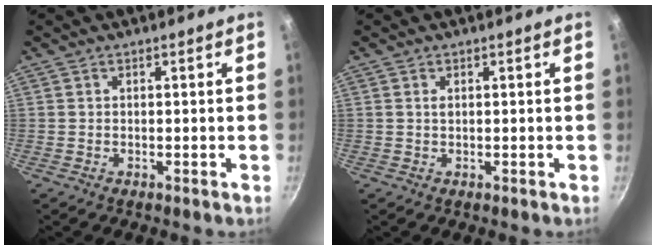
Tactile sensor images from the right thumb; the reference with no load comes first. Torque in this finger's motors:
{"motor_torque": [0.01, 0.19, 0.52, 0.00, 0.04]}